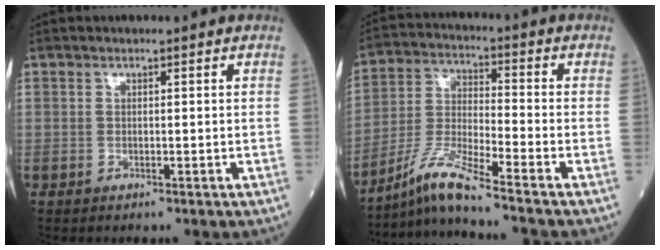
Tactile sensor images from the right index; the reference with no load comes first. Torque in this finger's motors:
{"motor_torque": [-0.22, -0.23, 0.11, 0.04]}